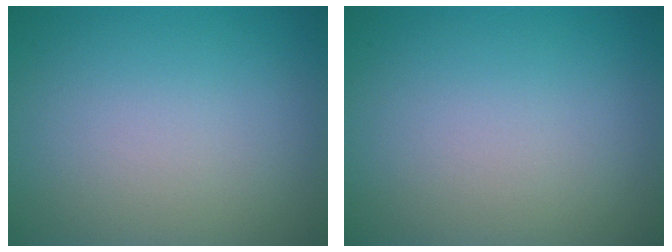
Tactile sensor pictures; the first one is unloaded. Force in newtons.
{"total": 0.0}